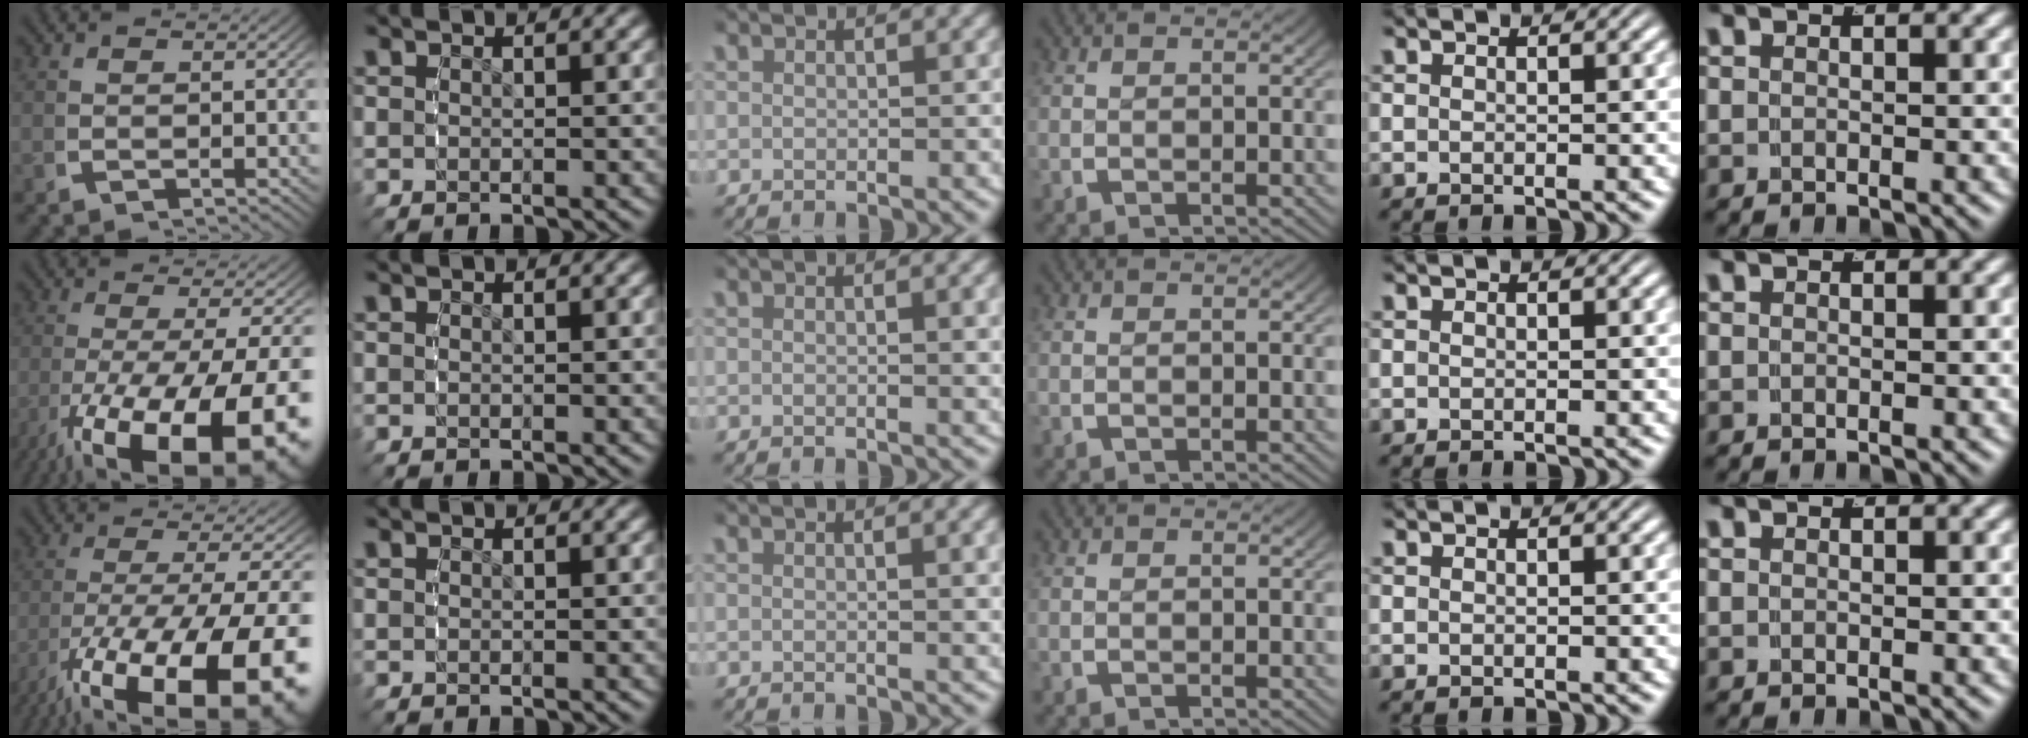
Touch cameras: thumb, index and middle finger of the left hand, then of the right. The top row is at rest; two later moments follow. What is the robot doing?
{"motion": "grasp_and_lifting", "object": "dispenser bottle"}